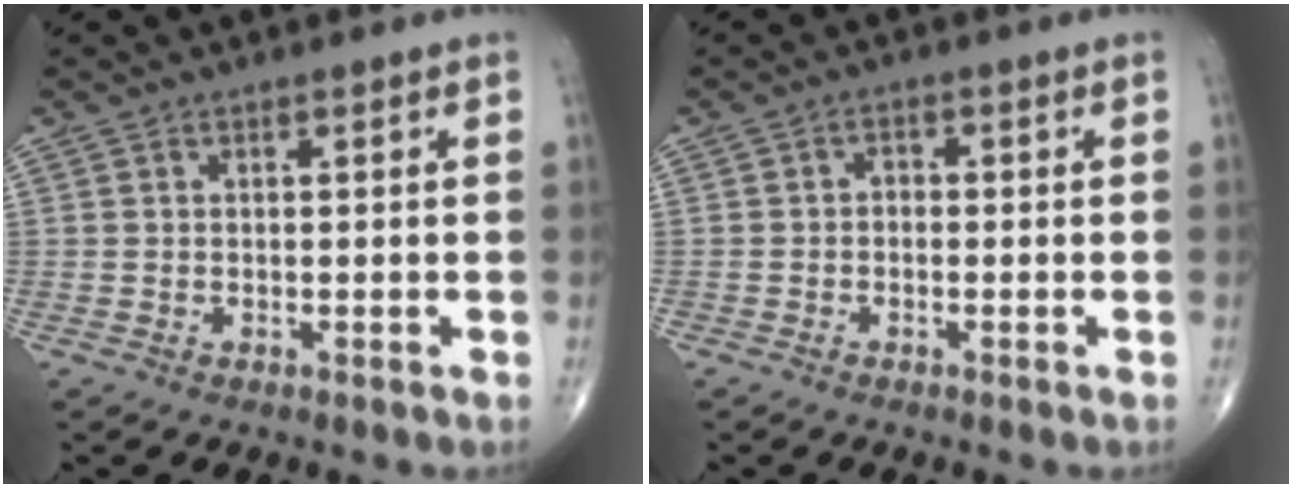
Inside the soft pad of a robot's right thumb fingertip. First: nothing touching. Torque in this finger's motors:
{"motor_torque": [-0.15, -0.08, -0.04, -0.19, 0.03]}